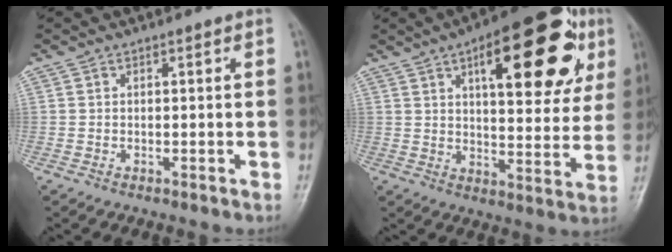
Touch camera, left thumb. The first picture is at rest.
{"total": 23.8, "force": [9.7, 9.7, 19.5], "torque": [-0.229, -0.004, 0.131]}